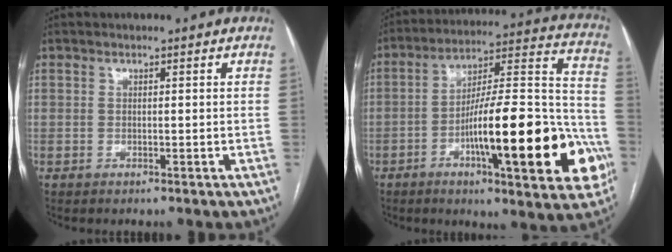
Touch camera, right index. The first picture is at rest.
{"total": 24.9, "force": [-8.1, 4.4, 23.2], "torque": [-0.293, 0.010, -0.113]}